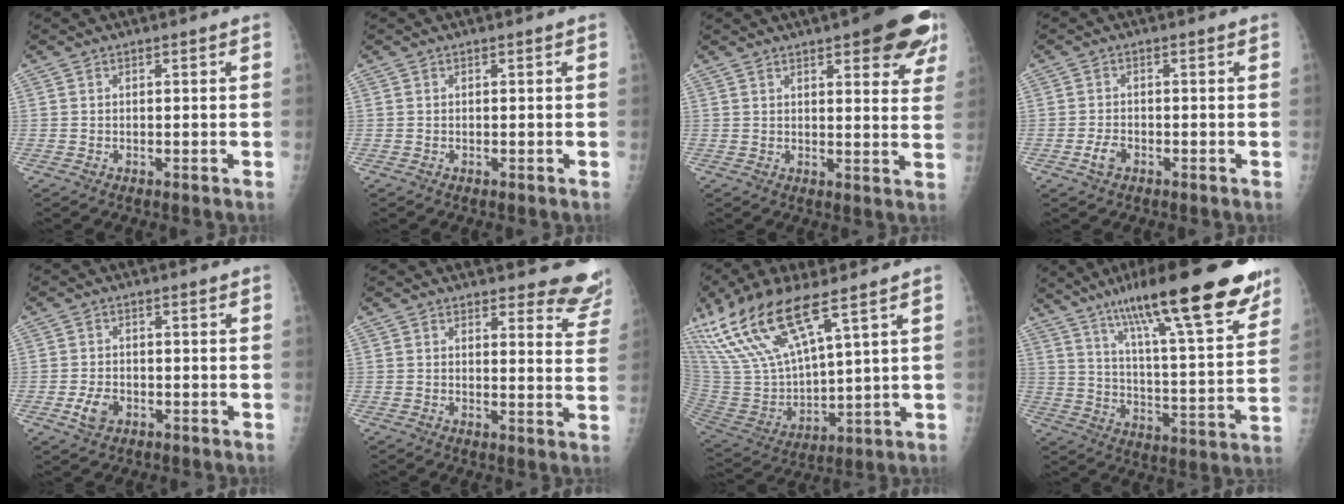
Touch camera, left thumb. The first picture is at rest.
{"total": 0.0}
{"total": 13.7, "force": [7.9, 4.2, 10.3], "torque": [-0.093, -0.031, 0.090]}
{"total": 2.5, "force": [-1.3, 1.5, 1.5], "torque": [-0.031, 0.004, -0.023]}
{"total": 3.7, "force": [-1.4, 2.6, 2.3], "torque": [-0.041, 0.001, -0.024]}
{"total": 8.9, "force": [8.5, 2.3, 1.0], "torque": [0.032, -0.072, 0.069]}
{"total": 20.8, "force": [12.9, 6.2, 15.1], "torque": [-0.328, -0.033, 0.262]}
{"total": 25.5, "force": [16.9, 4.9, 18.5], "torque": [-0.263, -0.052, 0.266]}